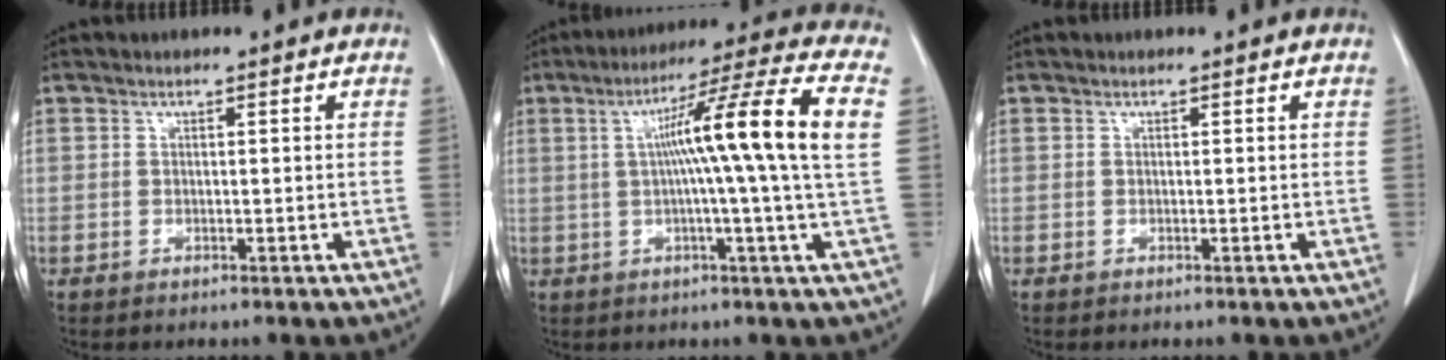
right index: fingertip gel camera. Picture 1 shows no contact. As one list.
[{"total": 15.6, "force": [2.1, -2.2, 15.3], "torque": [-0.231, 0.016, 0.023]}, {"total": 0.0}]